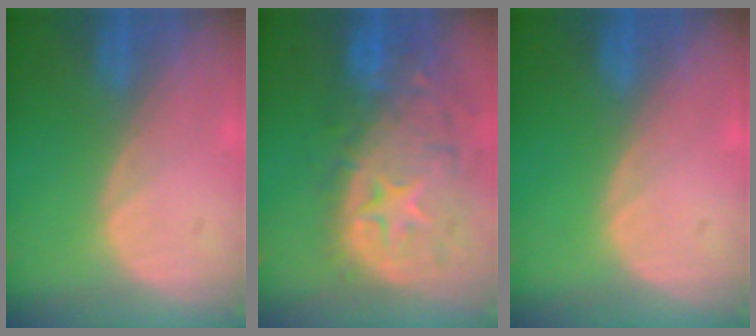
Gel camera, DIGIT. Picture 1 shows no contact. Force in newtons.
{"total": 14.0, "press": 11.3, "slide": 8.2}
{"total": 0.0}